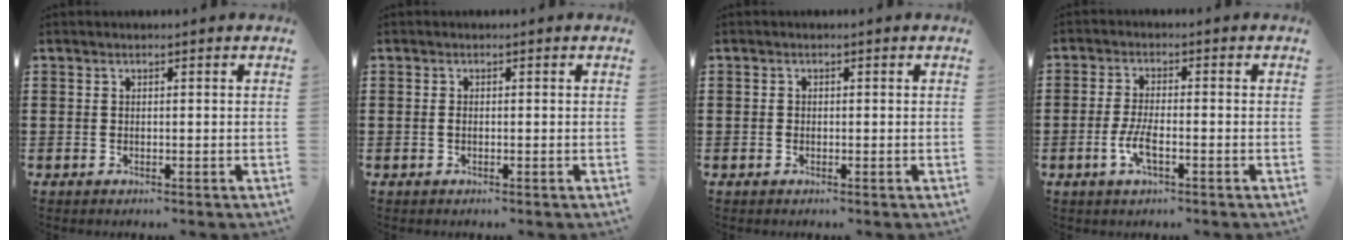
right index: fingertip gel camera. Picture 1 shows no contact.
{"total": 0.7, "force": [-0.2, 0.2, 0.6], "torque": [-0.016, -0.006, -0.002]}
{"total": 0.5, "force": [-0.1, 0.4, 0.3], "torque": [-0.010, -0.001, -0.002]}
{"total": 4.0, "force": [-1.5, 1.0, 3.5], "torque": [-0.080, -0.006, -0.033]}